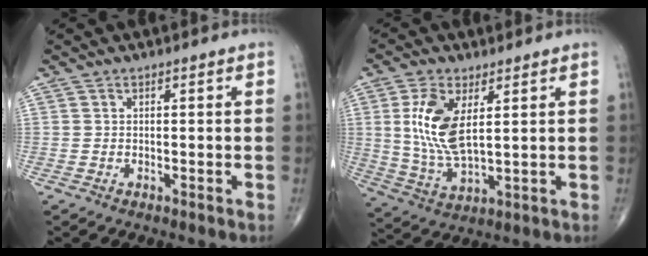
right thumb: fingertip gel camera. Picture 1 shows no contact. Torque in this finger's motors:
{"motor_torque": [-0.03, 0.52, 1.20, 0.36, 0.11]}